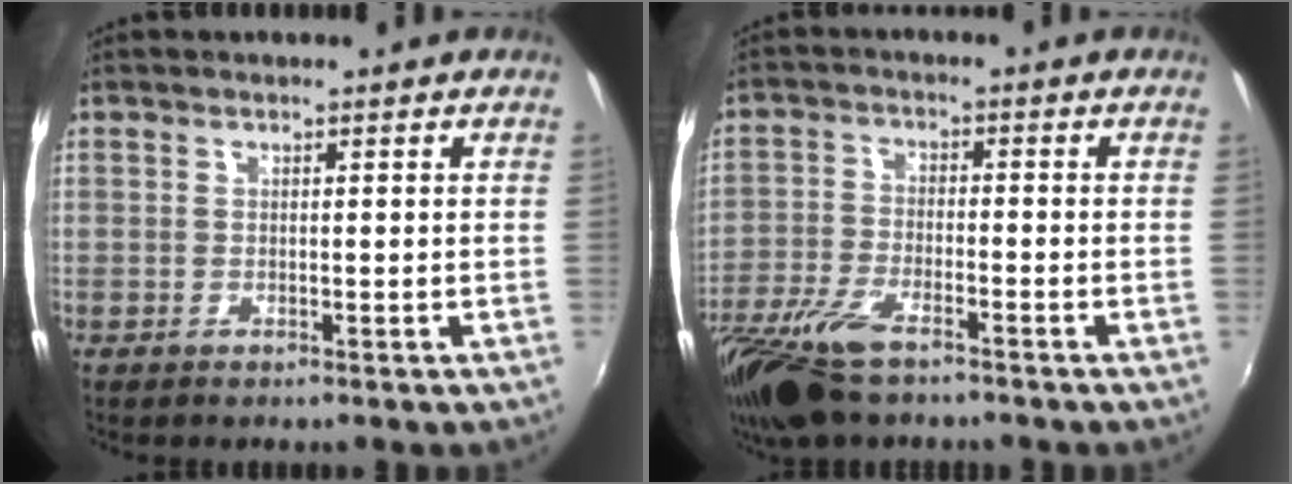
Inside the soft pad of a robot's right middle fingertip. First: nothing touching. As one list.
[{"total": 11.5, "force": [-8.3, 3.7, 7.0], "torque": [-0.166, -0.033, -0.164]}]